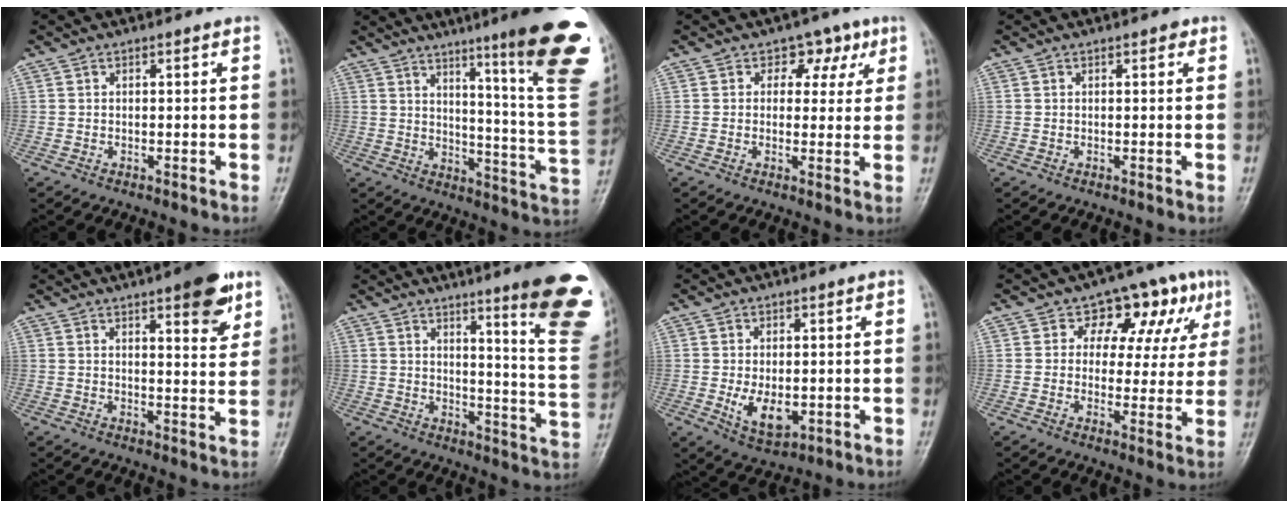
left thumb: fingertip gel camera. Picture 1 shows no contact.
{"total": 24.3, "force": [13.6, 2.1, 20.1], "torque": [-0.225, -0.077, 0.181]}
{"total": 5.1, "force": [2.2, 4.0, 2.3], "torque": [0.008, -0.002, 0.022]}
{"total": 0.9, "force": [0.5, 0.5, 0.6], "torque": [-0.003, 0.000, 0.002]}
{"total": 9.2, "force": [5.3, 2.6, 7.1], "torque": [-0.076, -0.026, 0.066]}
{"total": 20.3, "force": [11.5, 2.6, 16.5], "torque": [-0.179, -0.069, 0.143]}
{"total": 6.6, "force": [-0.9, 4.0, 5.2], "torque": [-0.077, -0.014, -0.003]}
{"total": 11.8, "force": [5.1, 8.0, 7.0], "torque": [-0.022, -0.003, 0.060]}